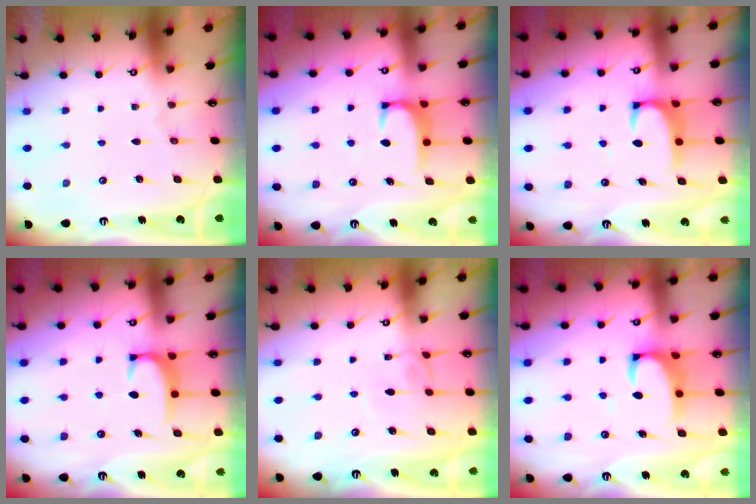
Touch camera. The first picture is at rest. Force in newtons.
{"total": 1.9, "press": 1.8, "slide": 0.6}
{"total": 2.0, "press": 1.9, "slide": 0.7}
{"total": 2.0, "press": 1.9, "slide": 0.6}
{"total": 1.2, "press": 1.1, "slide": 0.4}
{"total": 2.2, "press": 2.0, "slide": 0.9}